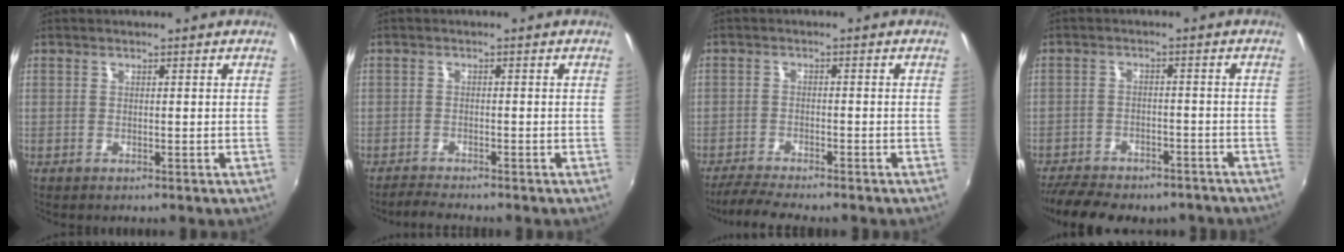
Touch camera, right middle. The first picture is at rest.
{"total": 2.4, "force": [-2.4, 0.2, 0.3], "torque": [-0.020, -0.004, -0.046]}
{"total": 5.3, "force": [-4.8, 0.5, 2.0], "torque": [-0.062, -0.008, -0.086]}
{"total": 15.7, "force": [-12.8, 5.9, 6.9], "torque": [-0.156, -0.020, -0.178]}